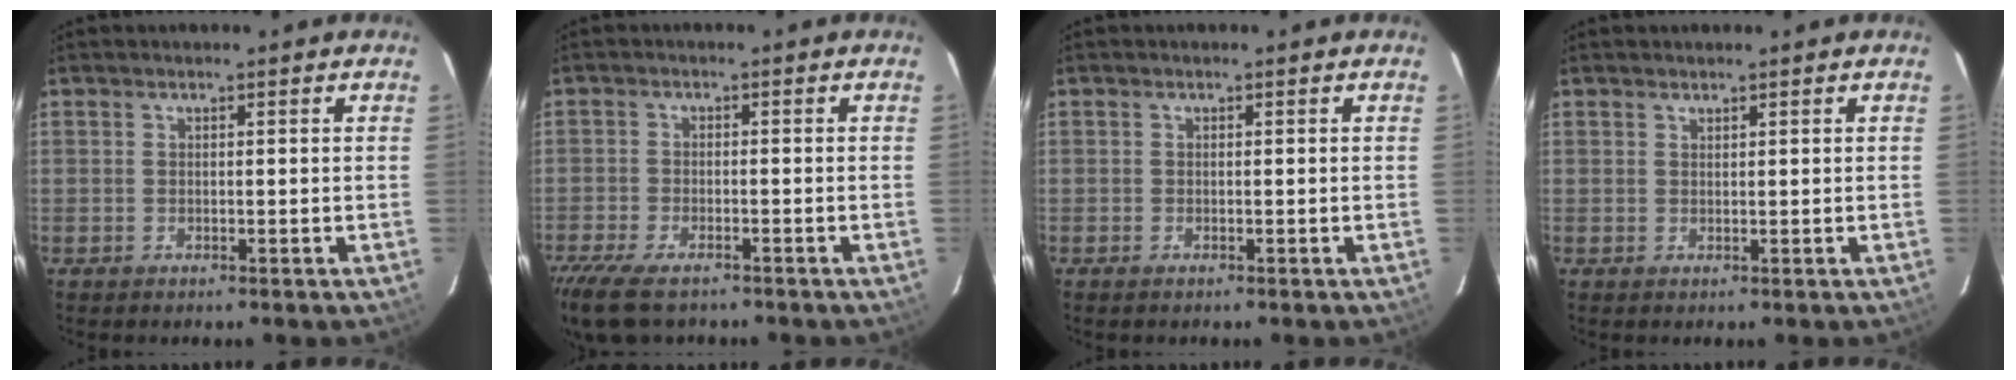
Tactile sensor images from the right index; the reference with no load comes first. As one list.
[{"total": 9.8, "force": [-7.7, 3.4, 5.1], "torque": [-0.132, -0.035, -0.141]}, {"total": 0.0}, {"total": 0.6, "force": [0.5, 0.1, 0.0], "torque": [-0.001, 0.001, 0.011]}]